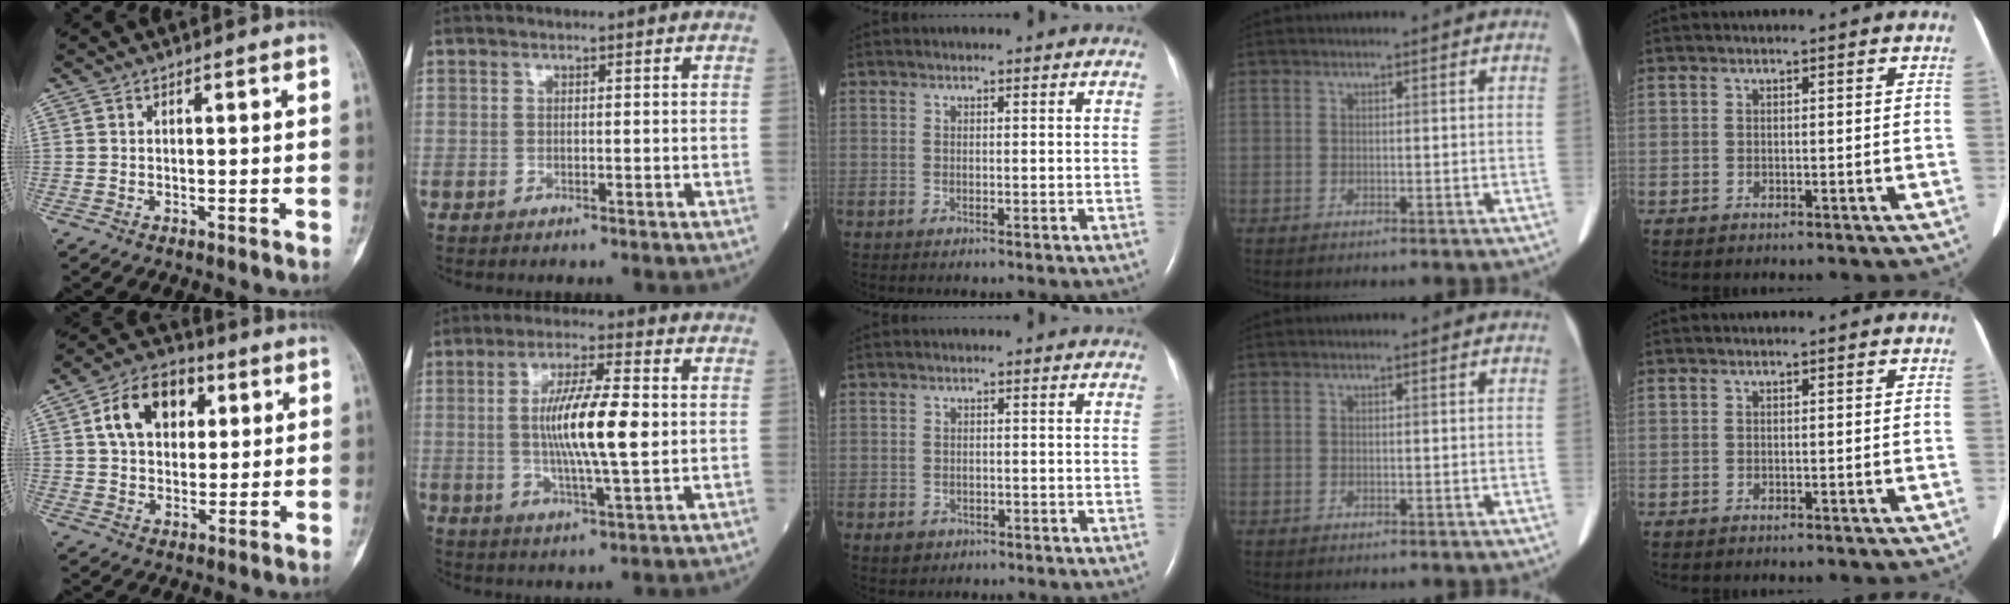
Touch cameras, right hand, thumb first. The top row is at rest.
{"thumb": {"total": 12.3, "force": [3.8, 8.5, 8.0], "torque": [-0.106, 0.005, 0.058]}, "index": {"total": 11.4, "force": [0.5, 1.3, 11.4], "torque": [-0.209, 0.000, 0.008]}, "middle": {"total": 2.1, "force": [-1.2, 1.6, 0.5], "torque": [-0.008, 0.004, -0.012]}}